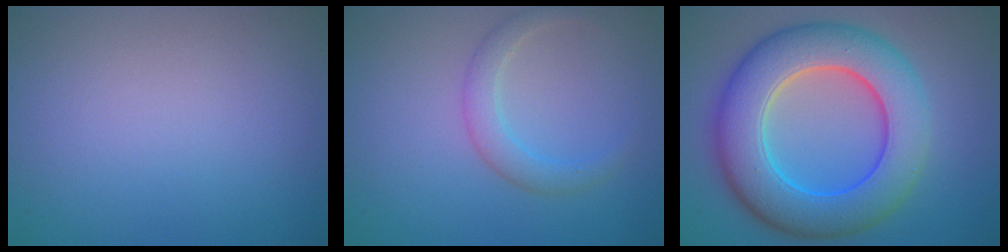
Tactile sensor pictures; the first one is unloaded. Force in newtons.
{"total": 2.3, "press": 2.2, "slide": 0.3}
{"total": 10.3, "press": 10.3, "slide": 0.3}